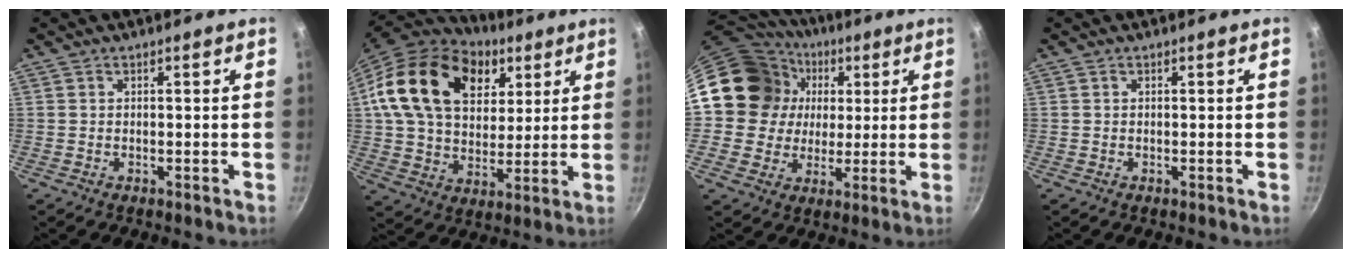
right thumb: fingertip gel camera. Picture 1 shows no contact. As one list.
[{"total": 24.5, "force": [9.6, 16.8, 15.0], "torque": [-0.238, -0.008, 0.164]}, {"total": 18.1, "force": [3.4, 16.4, 6.7], "torque": [-0.105, 0.016, 0.057]}, {"total": 0.0}]